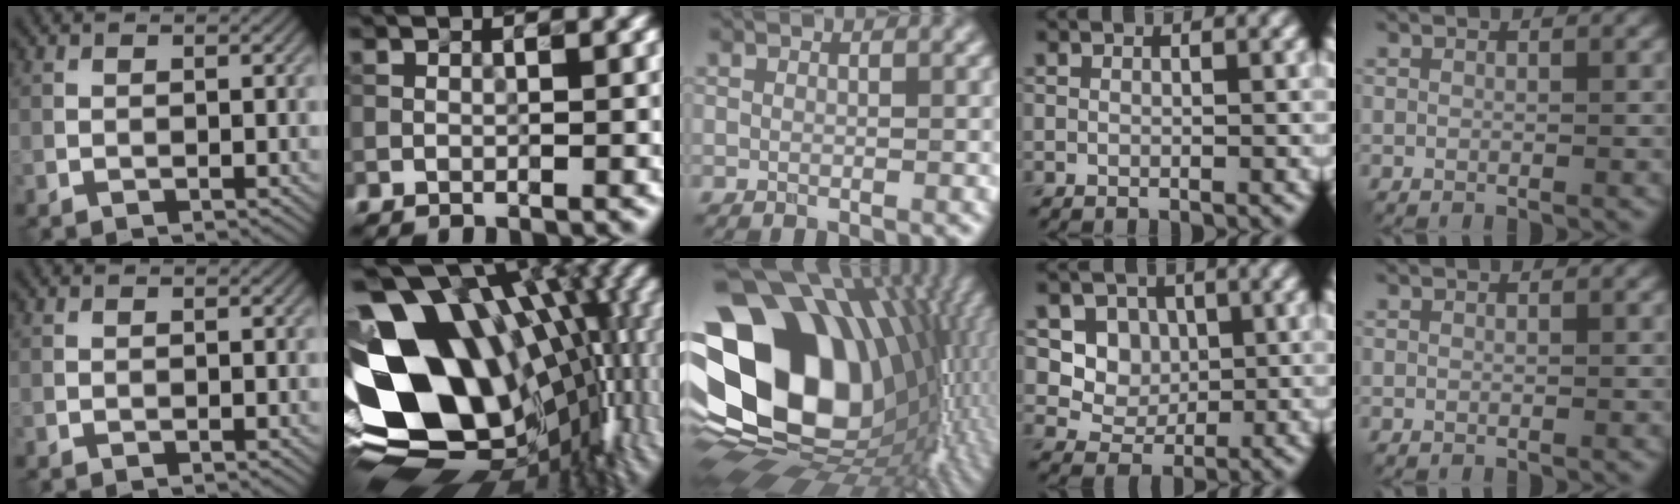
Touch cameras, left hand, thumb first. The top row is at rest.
{"index": {"total": 18.5, "force": [0.7, 12.7, 13.5], "torque": [-0.234, -0.019, 0.039]}, "middle": {"total": 20.6, "force": [1.9, 15.1, 13.8], "torque": [-0.278, -0.038, 0.068]}, "ring": {"total": 4.3, "force": [1.0, 3.7, 1.8], "torque": [-0.033, -0.017, 0.023]}}